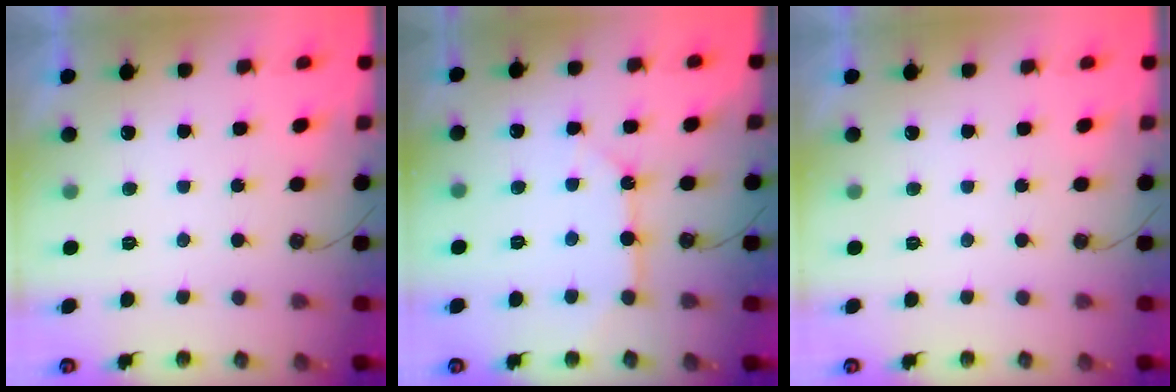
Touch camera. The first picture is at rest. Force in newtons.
{"total": 8.9, "press": 8.8, "slide": 0.6}
{"total": 0.8, "press": 0.5, "slide": 0.6}